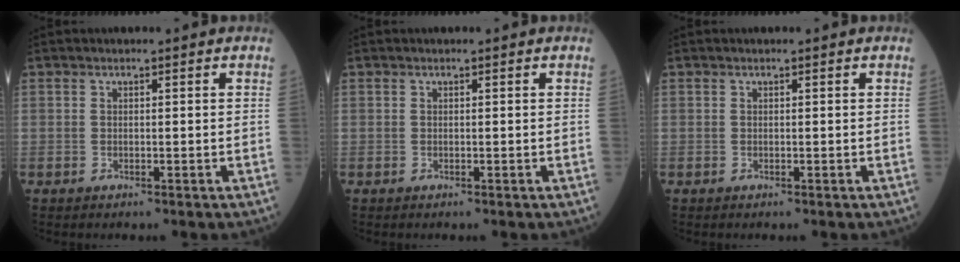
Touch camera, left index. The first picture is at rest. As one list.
[{"total": 0.0}, {"total": 0.0}]